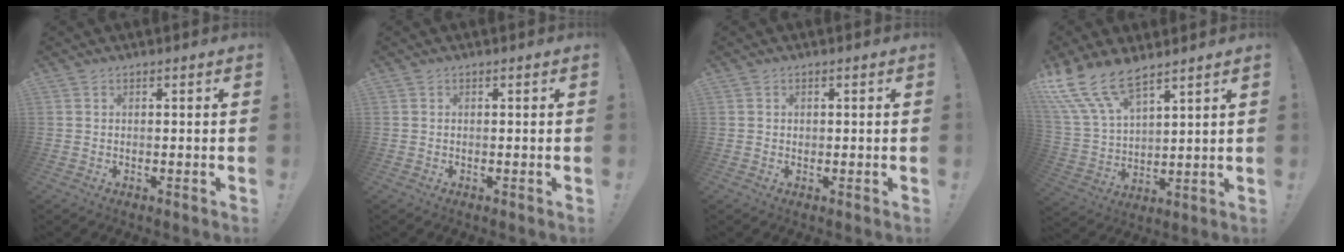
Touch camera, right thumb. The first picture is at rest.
{"total": 0.0}
{"total": 0.6, "force": [0.3, 0.5, 0.1], "torque": [0.006, -0.002, 0.004]}
{"total": 14.3, "force": [11.0, 5.4, 7.5], "torque": [-0.157, -0.062, 0.208]}